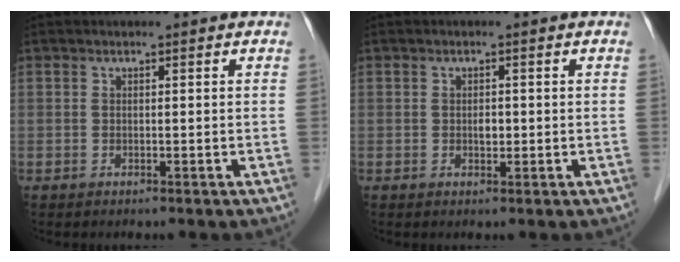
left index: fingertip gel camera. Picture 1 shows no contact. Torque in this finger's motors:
{"motor_torque": [0.07, -0.01, 0.00, 0.00]}